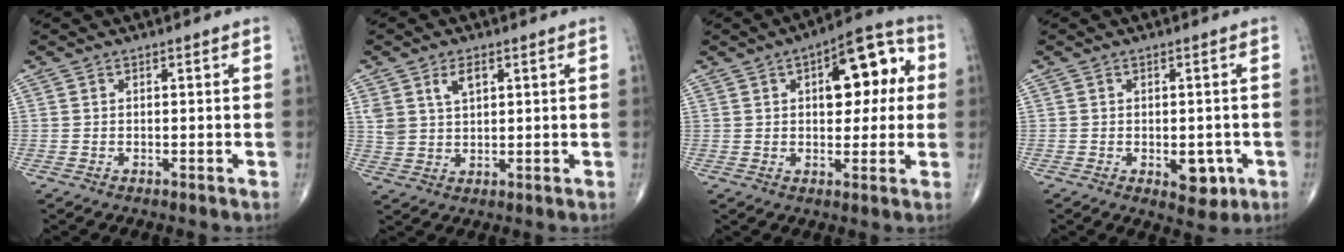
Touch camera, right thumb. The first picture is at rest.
{"total": 5.1, "force": [2.5, 2.9, 3.5], "torque": [-0.058, -0.010, 0.052]}
{"total": 13.4, "force": [3.2, 6.6, 11.2], "torque": [-0.112, 0.021, 0.041]}
{"total": 5.2, "force": [-1.6, 3.0, 3.9], "torque": [-0.025, -0.001, -0.012]}